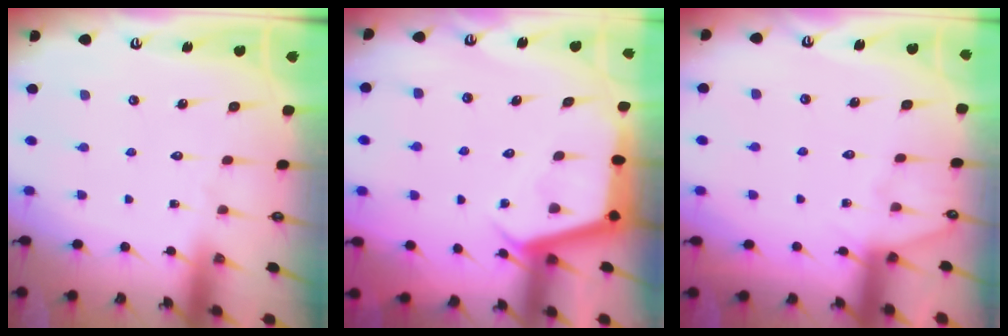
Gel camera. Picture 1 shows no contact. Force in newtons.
{"total": 3.9, "press": 3.9, "slide": 0.3}
{"total": 3.3, "press": 3.3, "slide": 0.6}